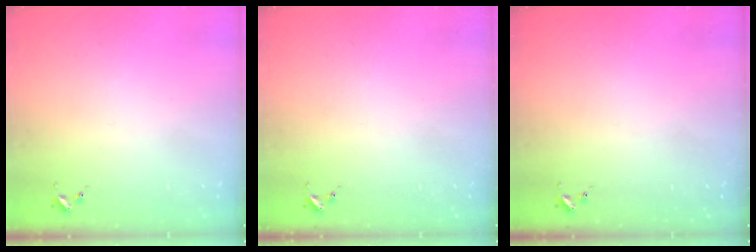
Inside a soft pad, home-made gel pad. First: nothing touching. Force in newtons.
{"total": 0.0}
{"total": 0.0}